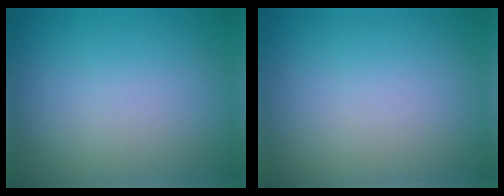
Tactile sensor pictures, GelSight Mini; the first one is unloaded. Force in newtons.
{"total": 0.0}